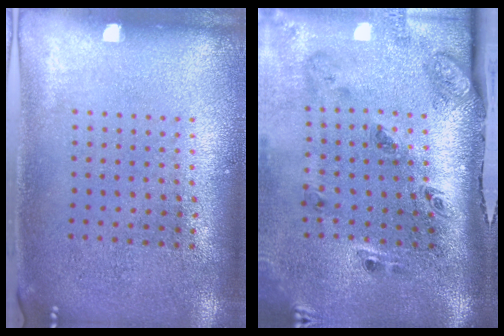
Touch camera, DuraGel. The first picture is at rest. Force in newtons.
{"total": 3.4, "press": 2.1, "slide": 2.7}